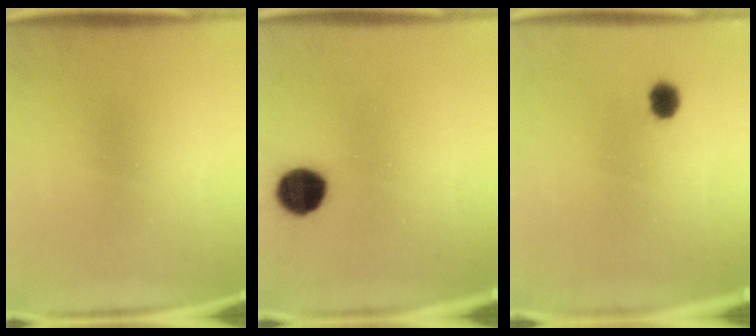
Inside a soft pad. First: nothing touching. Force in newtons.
{"total": 8.9}
{"total": 3.4}